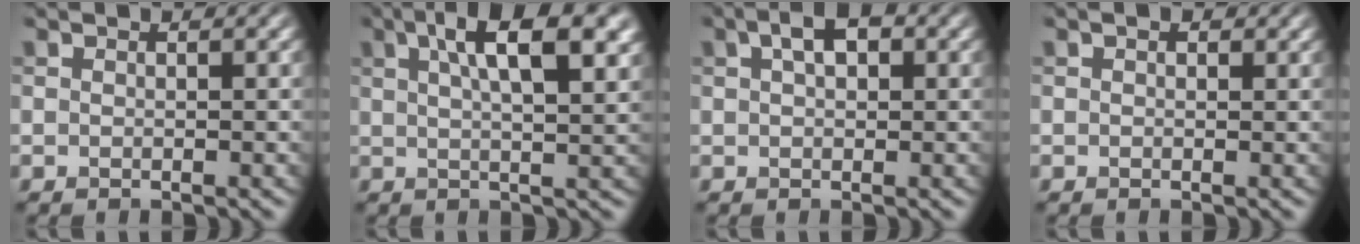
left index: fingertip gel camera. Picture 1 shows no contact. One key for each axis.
{"total": 8.6, "fx": 3.5, "fy": 2.8, "fz": 7.3, "tx": -0.092, "ty": 0.021, "tz": 0.047}
{"total": 3.2, "fx": 1.2, "fy": 1.7, "fz": 2.4, "tx": -0.040, "ty": 0.010, "tz": 0.017}
{"total": 0.8, "fx": 0.4, "fy": 0.5, "fz": 0.5, "tx": -0.005, "ty": 0.000, "tz": 0.003}